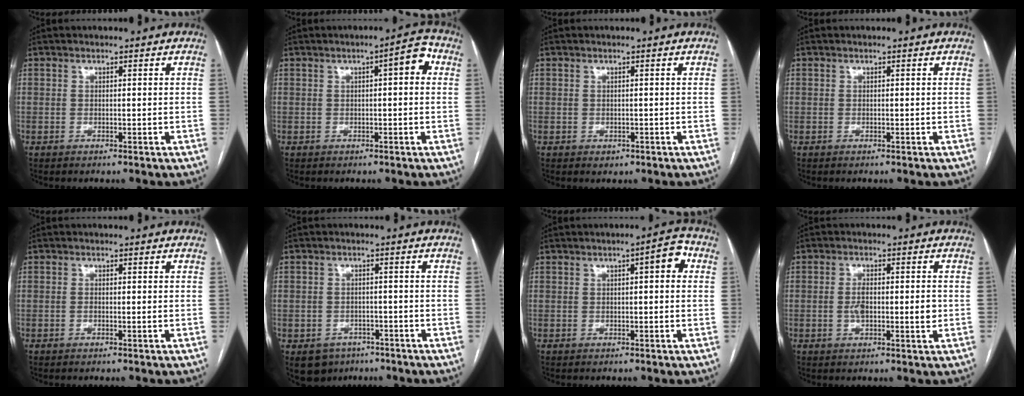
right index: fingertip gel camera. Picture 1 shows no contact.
{"total": 4.1, "force": [0.9, 1.0, 3.8], "torque": [-0.048, 0.015, 0.008]}
{"total": 0.9, "force": [-0.3, 0.7, 0.3], "torque": [-0.007, 0.001, 0.001]}
{"total": 0.0}
{"total": 0.7, "force": [-0.2, 0.1, 0.7], "torque": [-0.012, 0.000, -0.002]}
{"total": 5.8, "force": [-3.4, 4.6, 1.0], "torque": [-0.015, 0.007, -0.042]}
{"total": 3.8, "force": [1.0, 1.0, 3.6], "torque": [-0.045, 0.015, 0.010]}
{"total": 5.0, "force": [-0.4, 1.5, 4.8], "torque": [-0.090, 0.000, -0.007]}